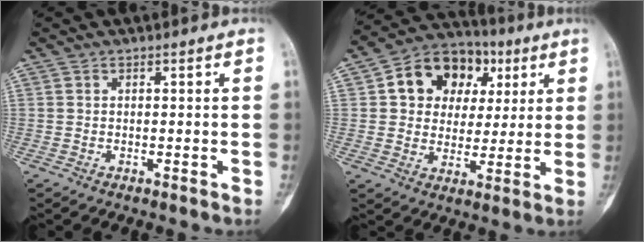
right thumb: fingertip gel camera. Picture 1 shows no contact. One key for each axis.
{"total": 15.0, "fx": 4.7, "fy": 11.9, "fz": 7.9, "tx": -0.078, "ty": 0.008, "tz": 0.071}